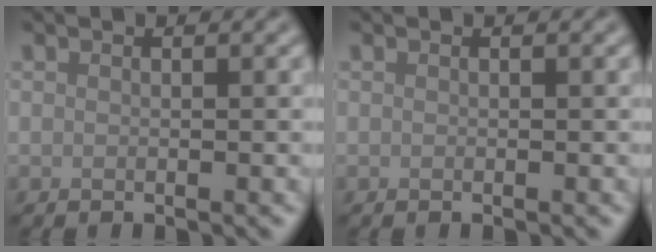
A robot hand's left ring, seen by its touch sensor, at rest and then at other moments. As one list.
[{"total": 0.0}]